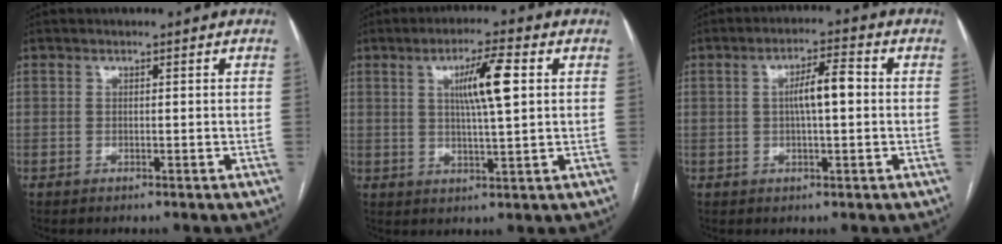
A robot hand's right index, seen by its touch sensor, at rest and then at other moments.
{"total": 7.8, "force": [2.0, 0.4, 7.5], "torque": [-0.131, 0.005, 0.034]}
{"total": 5.4, "force": [0.3, 1.0, 5.3], "torque": [-0.095, 0.014, 0.004]}